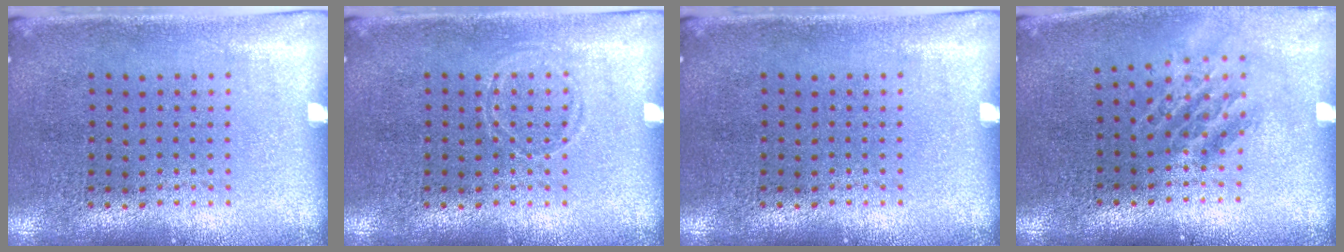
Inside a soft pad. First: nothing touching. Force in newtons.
{"total": 0.8, "press": 0.7, "slide": 0.2}
{"total": 0.0}
{"total": 1.5, "press": 1.1, "slide": 1.1}